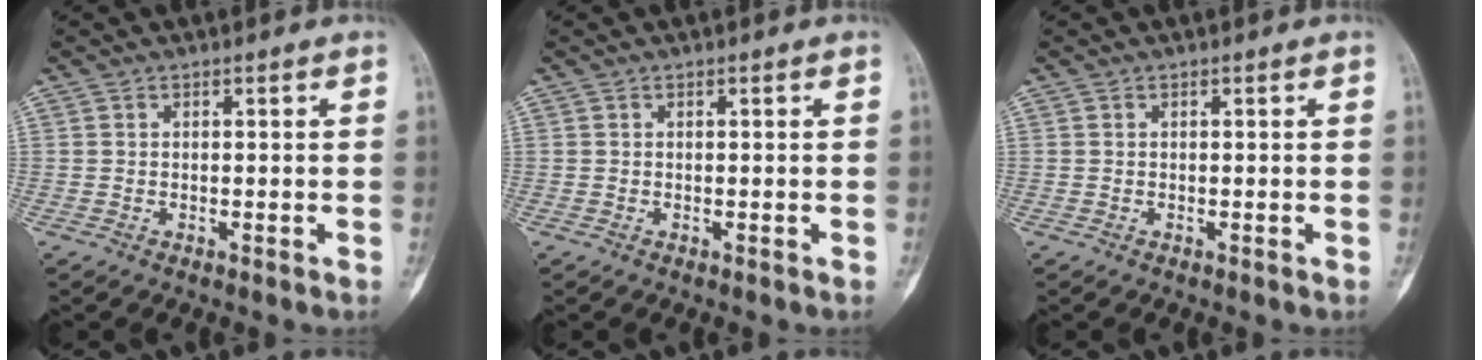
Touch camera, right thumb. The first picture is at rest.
{"total": 0.0}
{"total": 0.0}